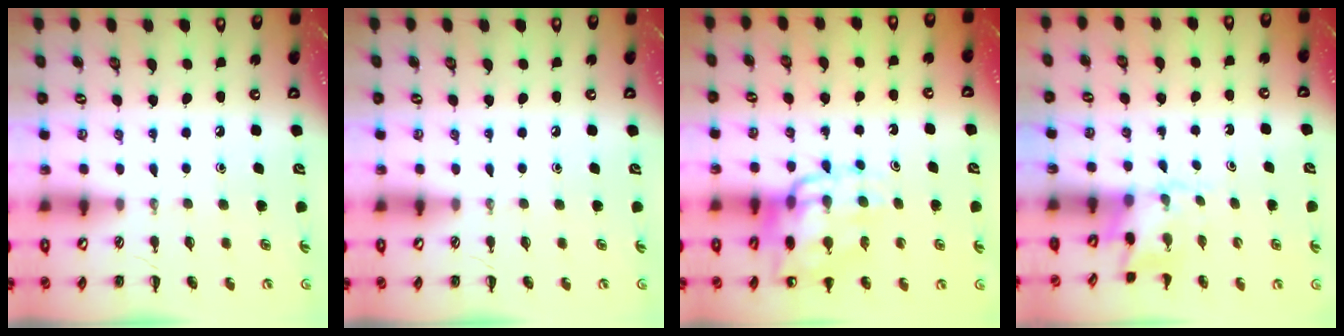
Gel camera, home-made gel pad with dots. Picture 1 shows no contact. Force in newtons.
{"total": 0.0}
{"total": 13.6, "press": 13.2, "slide": 3.2}
{"total": 2.5, "press": 2.3, "slide": 1.0}